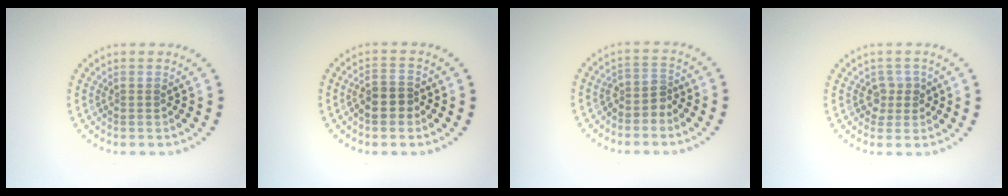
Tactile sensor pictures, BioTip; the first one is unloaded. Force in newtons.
{"total": 2.6, "press": 2.3, "slide": 1.0}
{"total": 2.0, "press": 1.6, "slide": 1.2}
{"total": 1.9, "press": 1.5, "slide": 1.1}